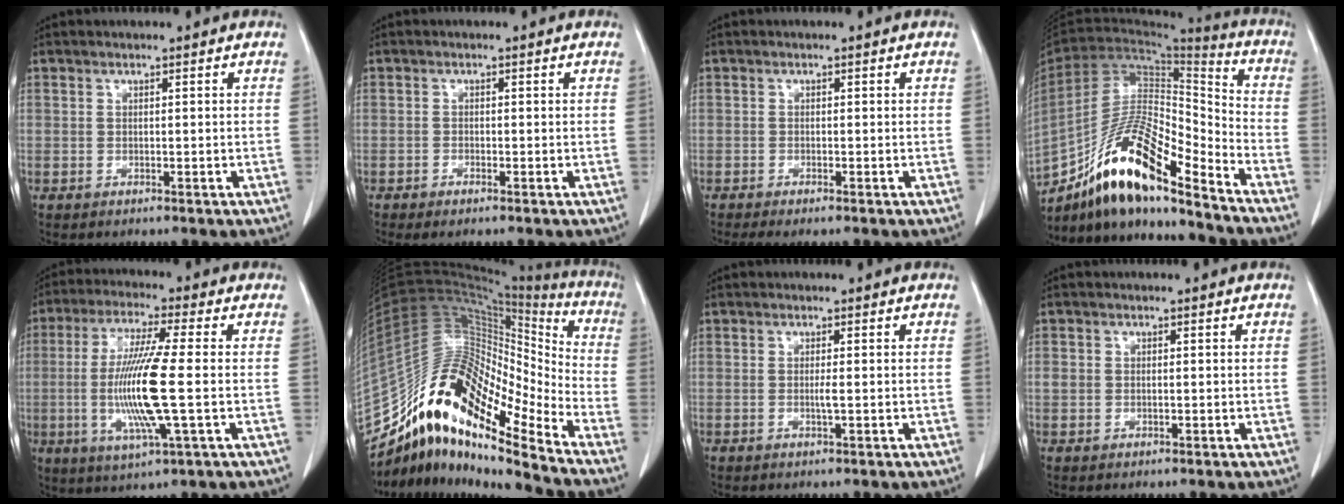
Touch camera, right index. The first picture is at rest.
{"total": 1.5, "force": [-1.0, 0.3, 1.0], "torque": [-0.017, -0.002, -0.015]}
{"total": 2.9, "force": [-2.2, 0.5, 1.8], "torque": [-0.026, -0.006, -0.034]}
{"total": 18.2, "force": [-13.4, 3.2, 11.9], "torque": [-0.219, 0.008, -0.241]}
{"total": 12.7, "force": [-1.4, 0.0, 12.7], "torque": [-0.260, -0.013, -0.034]}
{"total": 17.0, "force": [-12.9, 3.7, 10.4], "torque": [-0.176, 0.077, -0.232]}
{"total": 1.1, "force": [-0.2, -0.2, 1.1], "torque": [-0.023, -0.002, -0.004]}
{"total": 1.6, "force": [-0.1, 1.3, 1.0], "torque": [-0.023, 0.010, 0.001]}